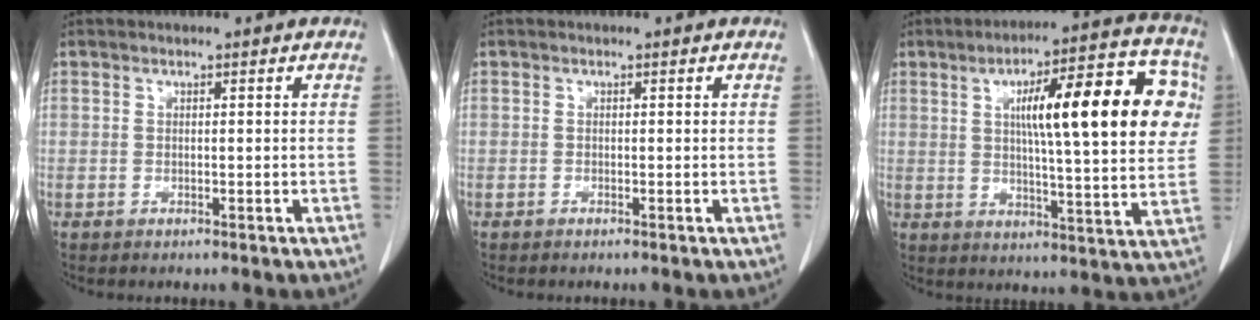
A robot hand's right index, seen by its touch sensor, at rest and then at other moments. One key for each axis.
{"total": 0.0}
{"total": 19.6, "fx": 4.8, "fy": 3.2, "fz": 18.8, "tx": -0.252, "ty": 0.032, "tz": 0.063}